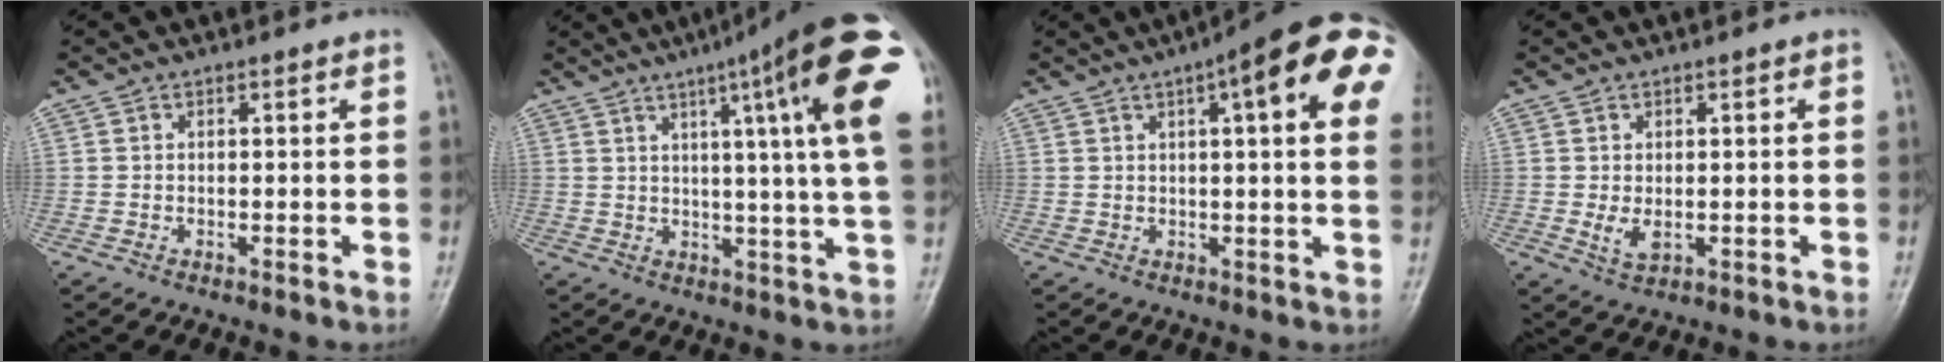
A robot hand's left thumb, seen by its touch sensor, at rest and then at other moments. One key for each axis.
{"total": 21.4, "fx": 8.4, "fy": 2.0, "fz": 19.6, "tx": -0.255, "ty": -0.018, "tz": 0.099}
{"total": 19.0, "fx": 6.7, "fy": 4.5, "fz": 17.2, "tx": -0.225, "ty": 0.012, "tz": 0.079}
{"total": 3.2, "fx": -0.2, "fy": 1.8, "fz": 2.7, "tx": -0.049, "ty": -0.003, "tz": 0.002}